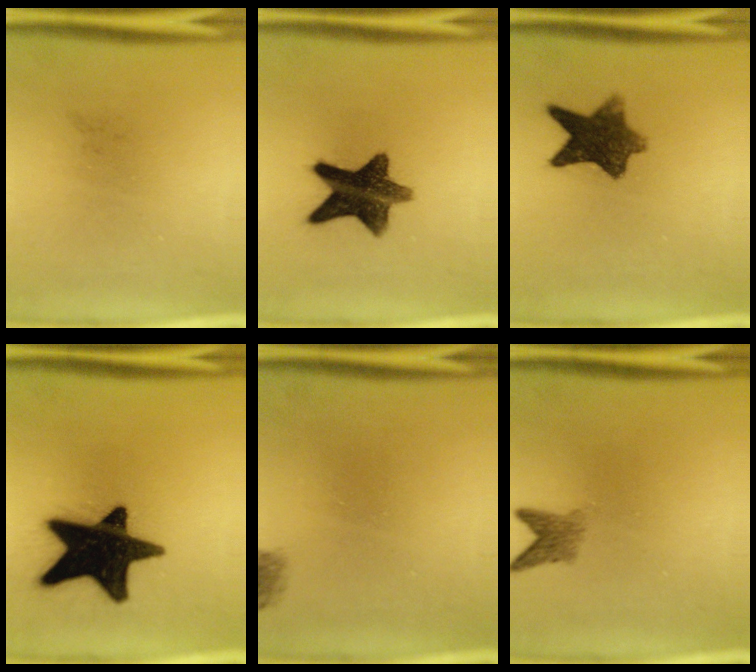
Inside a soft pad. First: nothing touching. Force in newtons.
{"total": 12.0}
{"total": 8.9}
{"total": 19.7}
{"total": 1.8}
{"total": 2.4}